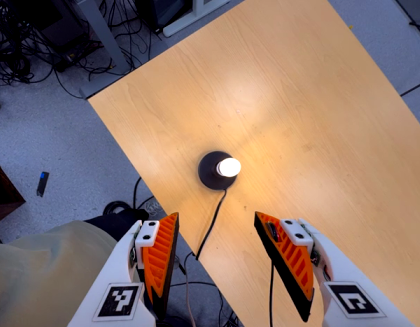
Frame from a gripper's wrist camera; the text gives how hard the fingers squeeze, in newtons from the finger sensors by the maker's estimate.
{"total": 0.0}